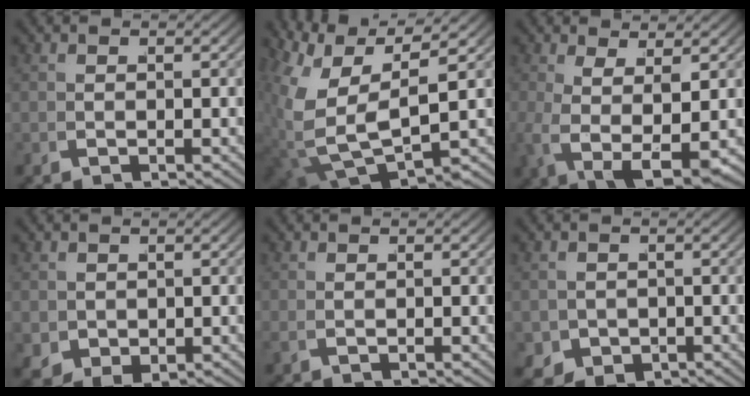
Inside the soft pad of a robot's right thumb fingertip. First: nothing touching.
{"total": 12.8, "force": [0.9, 8.7, 9.4], "torque": [-0.235, -0.062, 0.049]}
{"total": 7.4, "force": [-0.4, 3.6, 6.5], "torque": [-0.146, -0.039, 0.022]}
{"total": 3.4, "force": [0.0, 2.8, 1.9], "torque": [-0.047, -0.028, 0.027]}
{"total": 0.7, "force": [0.7, -0.1, 0.2], "torque": [-0.006, 0.001, 0.016]}
{"total": 4.9, "force": [-1.7, 4.0, 2.3], "torque": [-0.052, -0.038, -0.005]}